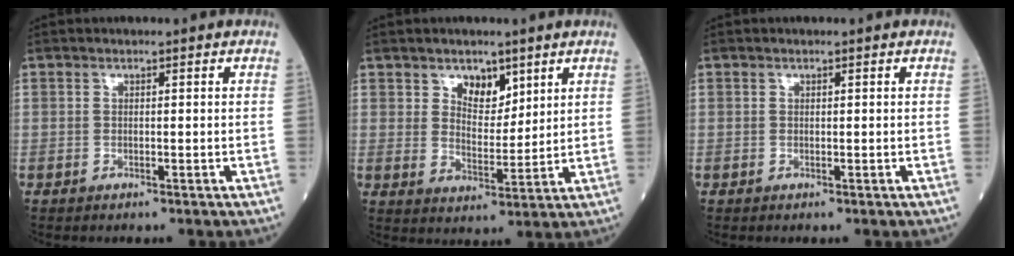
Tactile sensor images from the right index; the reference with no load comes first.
{"total": 5.2, "force": [3.3, 2.9, 2.9], "torque": [-0.041, -0.004, 0.060]}
{"total": 0.0}